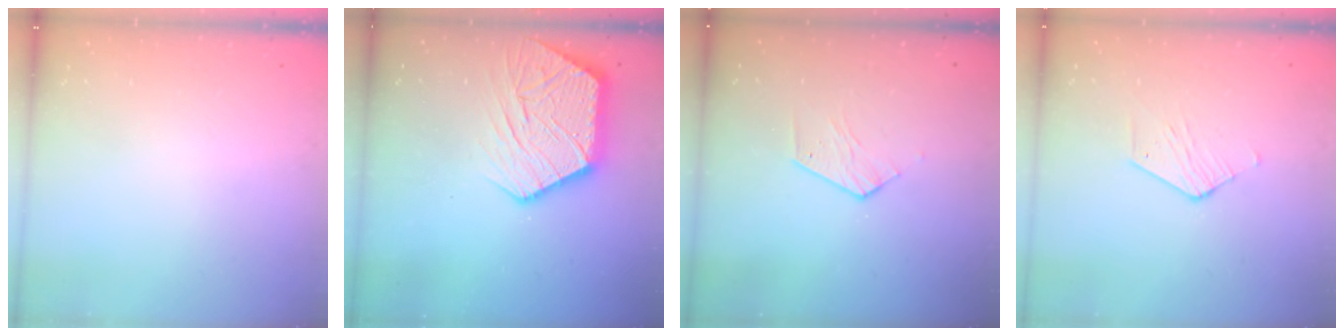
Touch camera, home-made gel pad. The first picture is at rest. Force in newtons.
{"total": 16.5, "press": 16.4, "slide": 1.2}
{"total": 3.7, "press": 3.7, "slide": 0.3}
{"total": 3.9, "press": 3.9, "slide": 0.3}